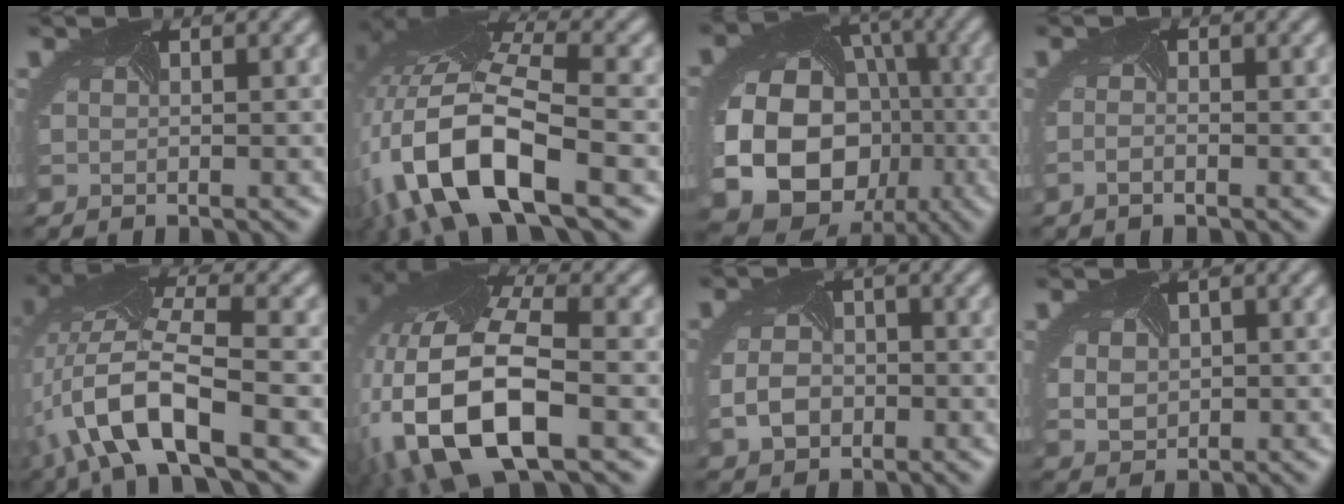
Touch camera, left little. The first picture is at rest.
{"total": 14.3, "force": [-4.6, 6.2, 12.1], "torque": [-0.267, -0.002, -0.077]}
{"total": 20.7, "force": [-4.7, 17.8, 9.4], "torque": [-0.228, -0.053, -0.077]}
{"total": 1.0, "force": [-0.9, -0.2, 0.2], "torque": [-0.012, -0.009, -0.010]}
{"total": 9.9, "force": [-4.0, 3.2, 8.5], "torque": [-0.183, -0.001, -0.076]}
{"total": 14.6, "force": [-4.5, 7.0, 12.0], "torque": [-0.264, -0.006, -0.077]}
{"total": 2.6, "force": [-1.1, 1.9, 1.5], "torque": [-0.041, -0.009, -0.017]}
{"total": 2.4, "force": [0.1, 2.1, 1.1], "torque": [-0.030, 0.001, 0.013]}